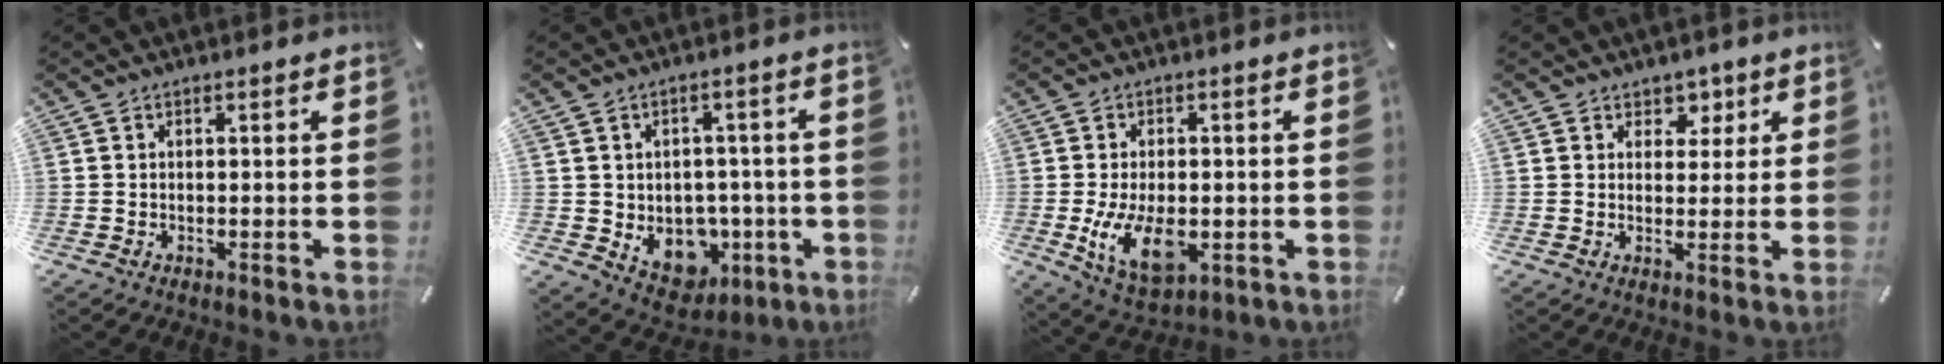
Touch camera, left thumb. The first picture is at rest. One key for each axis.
{"total": 9.1, "fx": -1.2, "fy": 8.2, "fz": 3.8, "tx": -0.054, "ty": -0.013, "tz": -0.010}
{"total": 11.7, "fx": -2.0, "fy": 6.8, "fz": 9.2, "tx": -0.183, "ty": -0.012, "tz": -0.031}
{"total": 2.9, "fx": 1.3, "fy": 2.4, "fz": 0.7, "tx": 0.013, "ty": -0.006, "tz": 0.015}